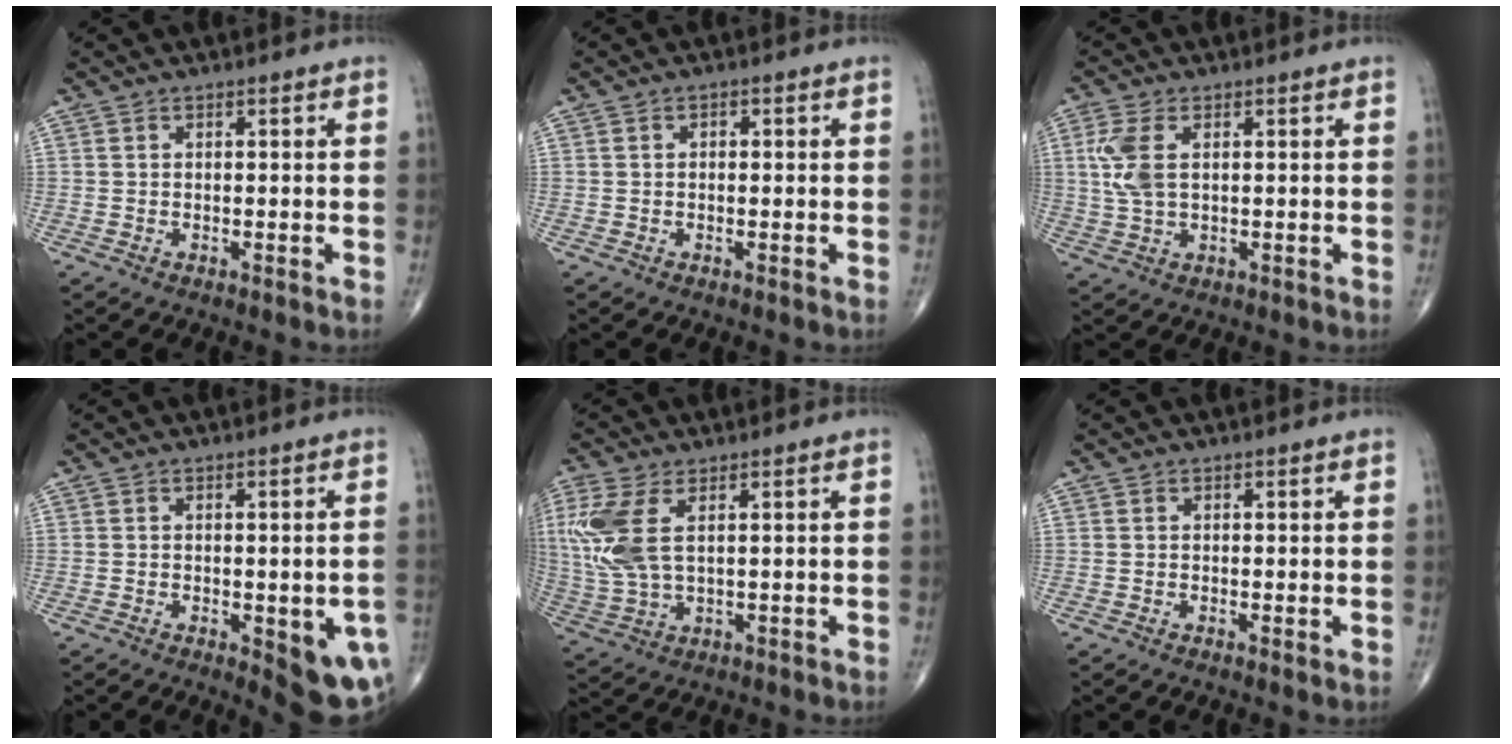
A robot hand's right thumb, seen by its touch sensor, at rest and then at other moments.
{"total": 0.9, "force": [0.1, 0.6, 0.7], "torque": [-0.011, 0.004, 0.001]}
{"total": 6.3, "force": [1.4, 3.3, 5.1], "torque": [-0.126, 0.004, 0.031]}
{"total": 10.7, "force": [-3.1, 4.0, 9.5], "torque": [-0.096, -0.006, -0.026]}
{"total": 10.8, "force": [2.9, 5.2, 9.0], "torque": [-0.236, -0.002, 0.069]}
{"total": 0.5, "force": [0.0, 0.2, 0.5], "torque": [-0.012, -0.003, -0.003]}